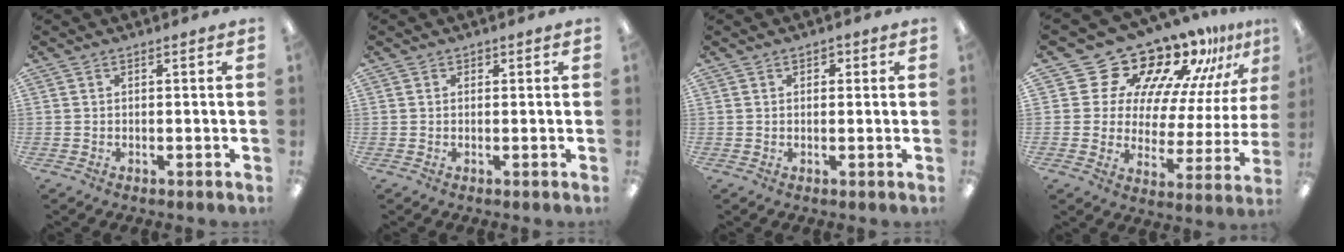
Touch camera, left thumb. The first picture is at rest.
{"total": 0.8, "force": [0.4, 0.7, 0.1], "torque": [0.005, 0.000, 0.006]}
{"total": 2.0, "force": [0.8, 1.4, 1.1], "torque": [-0.007, 0.000, 0.010]}
{"total": 19.6, "force": [16.0, 9.6, 6.2], "torque": [-0.113, -0.132, 0.282]}